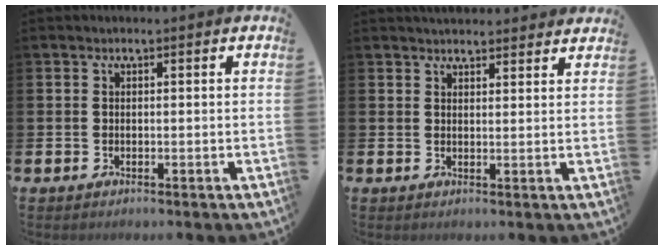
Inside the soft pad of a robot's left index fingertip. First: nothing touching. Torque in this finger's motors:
{"motor_torque": [1.00, -1.14, 0.35, 0.02]}